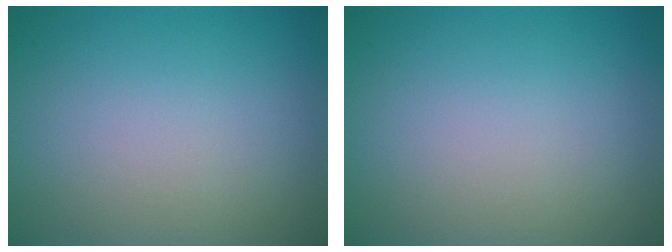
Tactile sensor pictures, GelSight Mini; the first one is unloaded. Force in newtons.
{"total": 0.0}